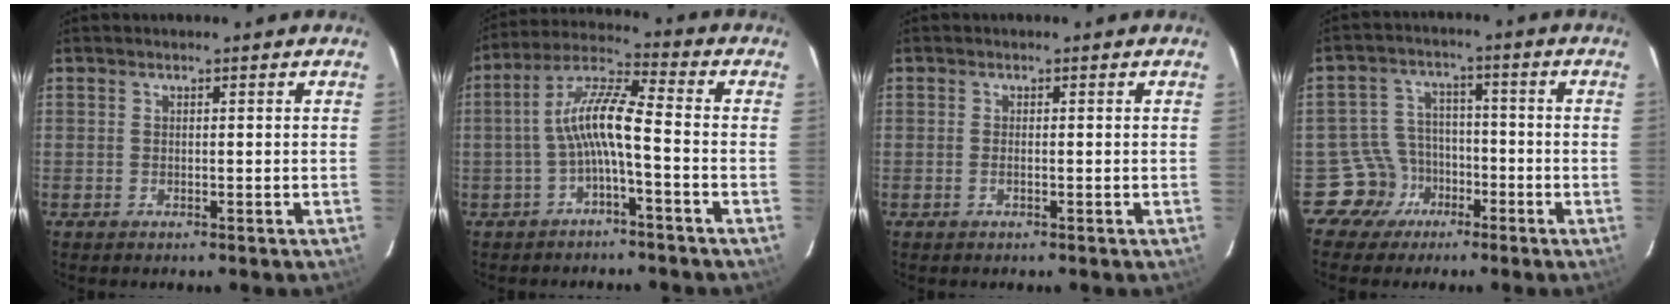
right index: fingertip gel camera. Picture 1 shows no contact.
{"total": 8.4, "force": [-2.4, 0.9, 8.0], "torque": [-0.179, 0.020, -0.047]}
{"total": 0.8, "force": [-0.3, 0.2, 0.7], "torque": [-0.015, 0.001, -0.006]}
{"total": 7.1, "force": [-4.3, 5.6, -0.4], "torque": [-0.006, 0.030, -0.075]}